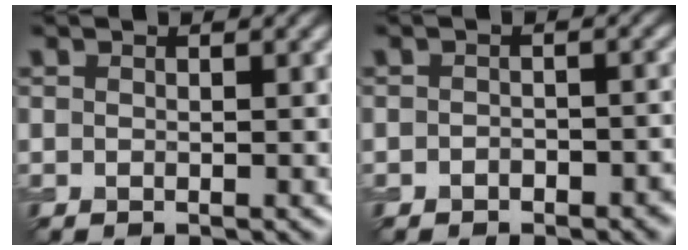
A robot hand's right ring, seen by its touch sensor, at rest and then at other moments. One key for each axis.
{"total": 2.0, "fx": -1.1, "fy": 1.3, "fz": 1.0, "tx": -0.015, "ty": -0.003, "tz": -0.020}